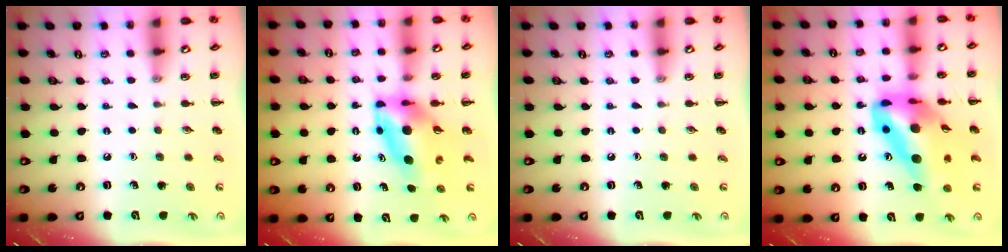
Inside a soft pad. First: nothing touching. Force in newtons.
{"total": 7.9, "press": 7.6, "slide": 2.3}
{"total": 0.0}
{"total": 18.9, "press": 18.0, "slide": 5.8}